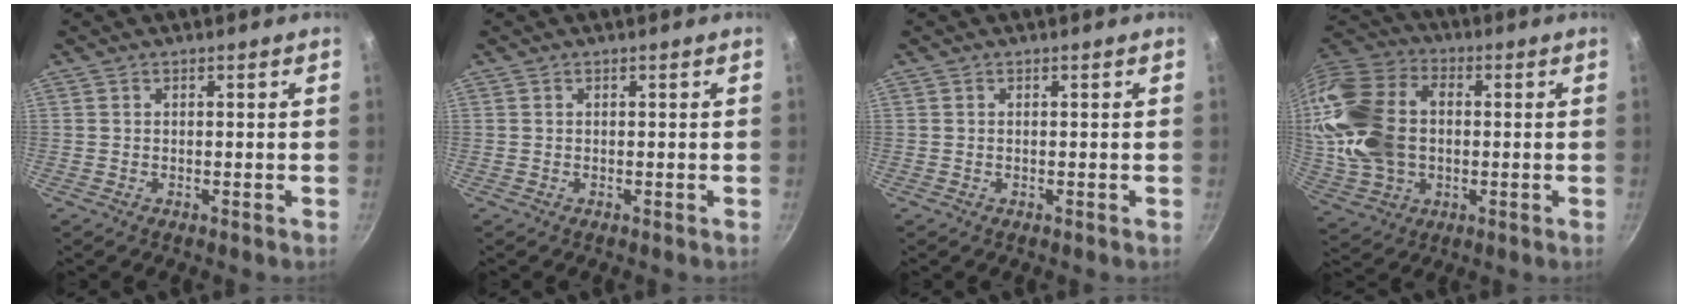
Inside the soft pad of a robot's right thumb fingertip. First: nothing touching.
{"total": 0.0}
{"total": 0.0}
{"total": 19.6, "force": [0.4, 14.1, 13.7], "torque": [-0.255, 0.022, 0.012]}